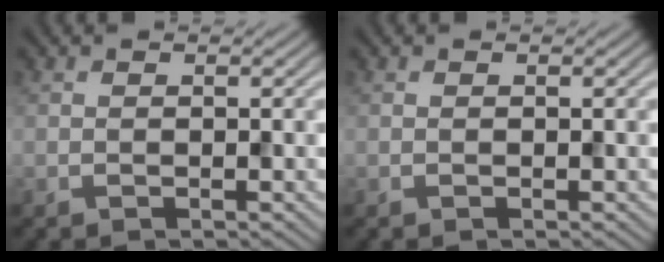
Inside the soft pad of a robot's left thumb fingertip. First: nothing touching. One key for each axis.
{"total": 0.0}